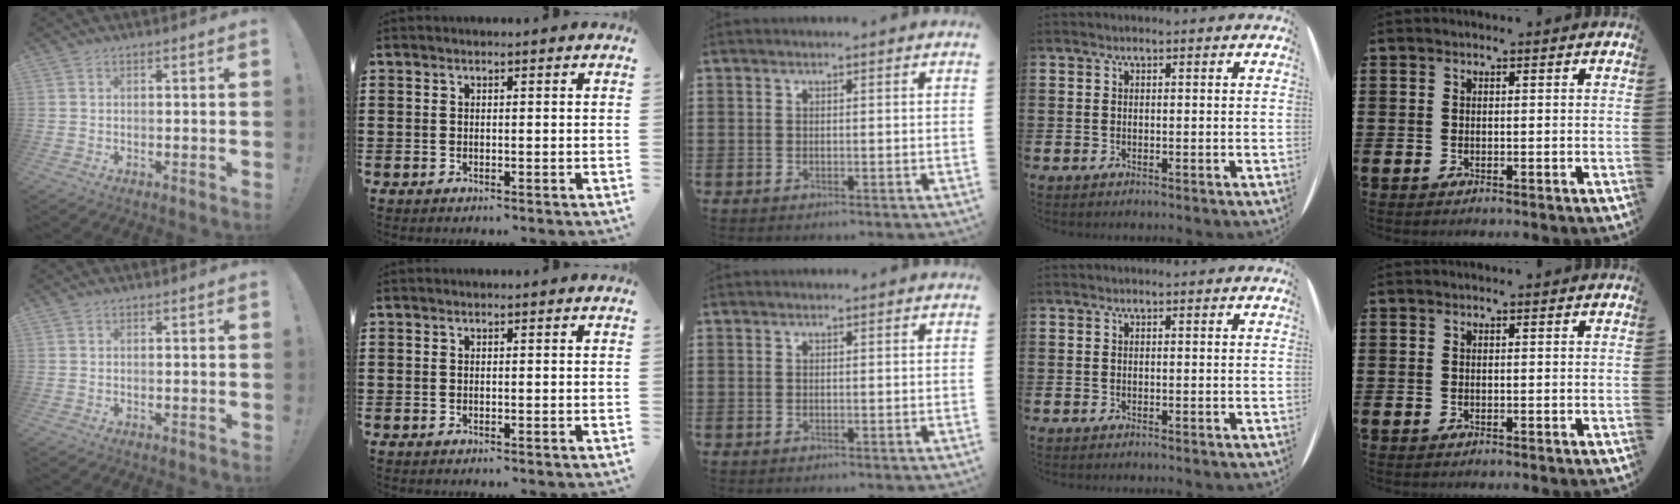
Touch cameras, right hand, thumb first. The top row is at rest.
{}